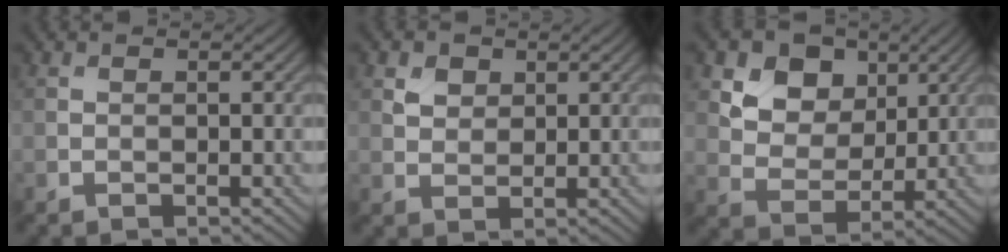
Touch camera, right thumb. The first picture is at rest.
{"total": 2.3, "force": [1.3, 1.7, 0.9], "torque": [-0.022, -0.002, 0.026]}
{"total": 10.2, "force": [5.3, 7.3, 4.8], "torque": [-0.130, -0.014, 0.116]}